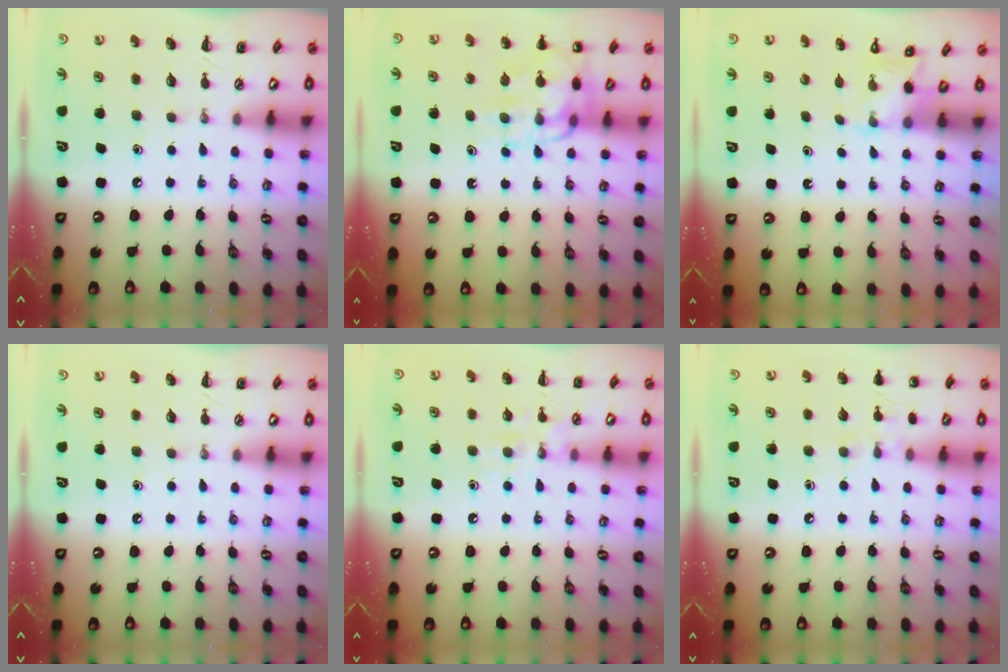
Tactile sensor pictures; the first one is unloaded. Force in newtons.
{"total": 12.3, "press": 12.1, "slide": 2.2}
{"total": 2.7, "press": 2.6, "slide": 0.9}
{"total": 0.0}
{"total": 8.2, "press": 8.1, "slide": 0.8}
{"total": 6.7, "press": 6.4, "slide": 2.0}